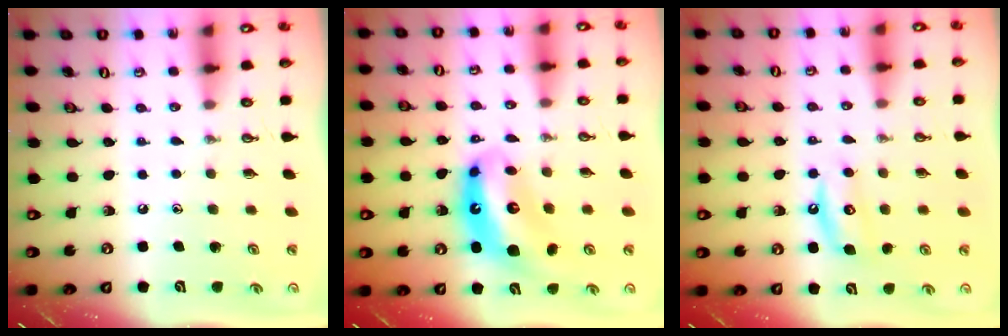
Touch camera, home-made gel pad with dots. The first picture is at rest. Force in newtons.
{"total": 12.7, "press": 12.6, "slide": 1.3}
{"total": 7.7, "press": 7.7, "slide": 0.5}